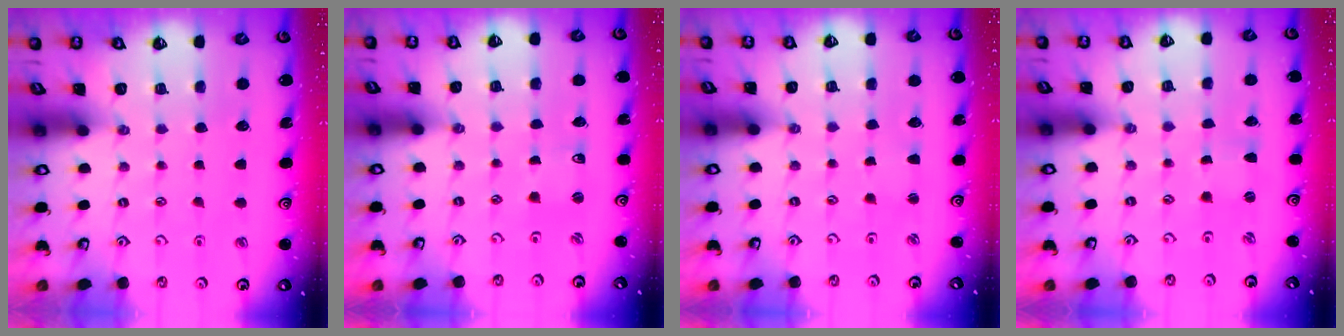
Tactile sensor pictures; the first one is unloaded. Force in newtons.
{"total": 2.3, "press": 2.3, "slide": 0.4}
{"total": 2.2, "press": 2.2, "slide": 0.3}
{"total": 0.0}